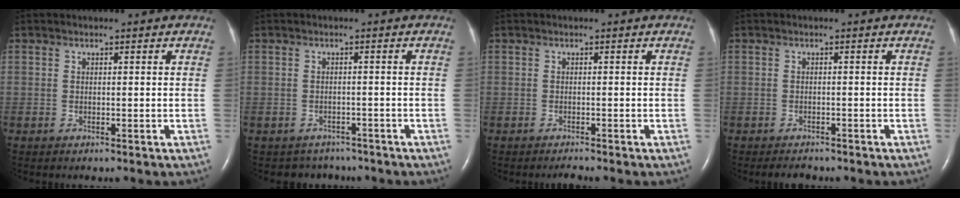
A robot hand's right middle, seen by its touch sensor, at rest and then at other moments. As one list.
[{"total": 3.5, "force": [-3.0, 1.8, -0.5], "torque": [0.002, 0.009, -0.041]}, {"total": 0.7, "force": [-0.7, -0.1, 0.1], "torque": [-0.007, -0.004, -0.009]}, {"total": 2.0, "force": [-1.7, 0.7, 0.5], "torque": [-0.014, -0.004, -0.021]}]